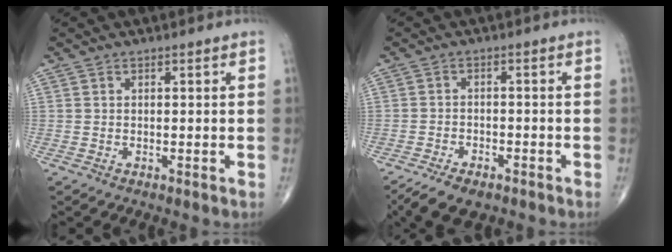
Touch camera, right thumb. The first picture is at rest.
{"total": 7.4, "force": [-5.4, 3.4, 3.9], "torque": [-0.062, 0.010, -0.089]}